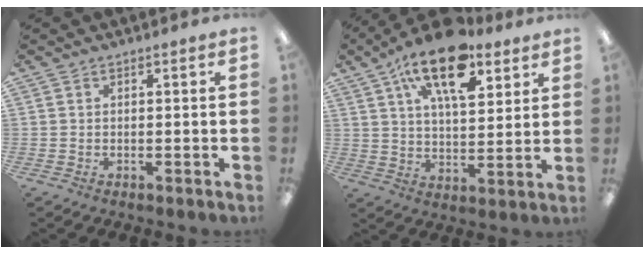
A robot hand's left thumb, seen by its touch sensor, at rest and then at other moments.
{"total": 17.3, "force": [10.7, 7.8, 11.1], "torque": [-0.169, -0.050, 0.178]}